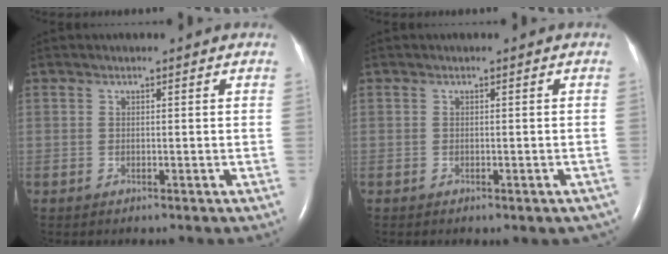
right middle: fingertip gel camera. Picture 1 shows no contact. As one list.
[{"total": 2.1, "force": [-1.5, 0.8, 1.2], "torque": [-0.011, -0.001, -0.013]}]